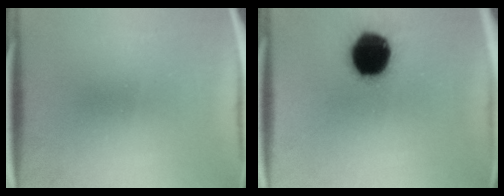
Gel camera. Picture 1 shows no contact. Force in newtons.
{"total": 18.3}